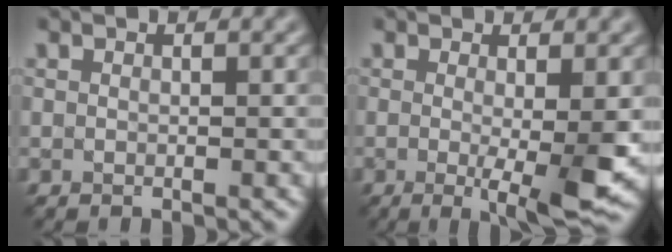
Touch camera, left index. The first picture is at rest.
{"total": 4.7, "force": [-0.7, 0.5, 4.6], "torque": [-0.068, -0.014, -0.006]}